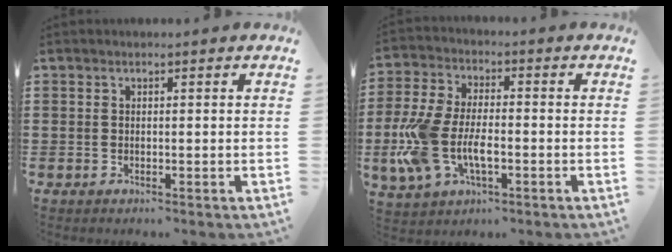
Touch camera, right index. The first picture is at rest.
{"total": 9.8, "force": [-2.6, 5.0, 7.9], "torque": [-0.195, -0.011, -0.052]}